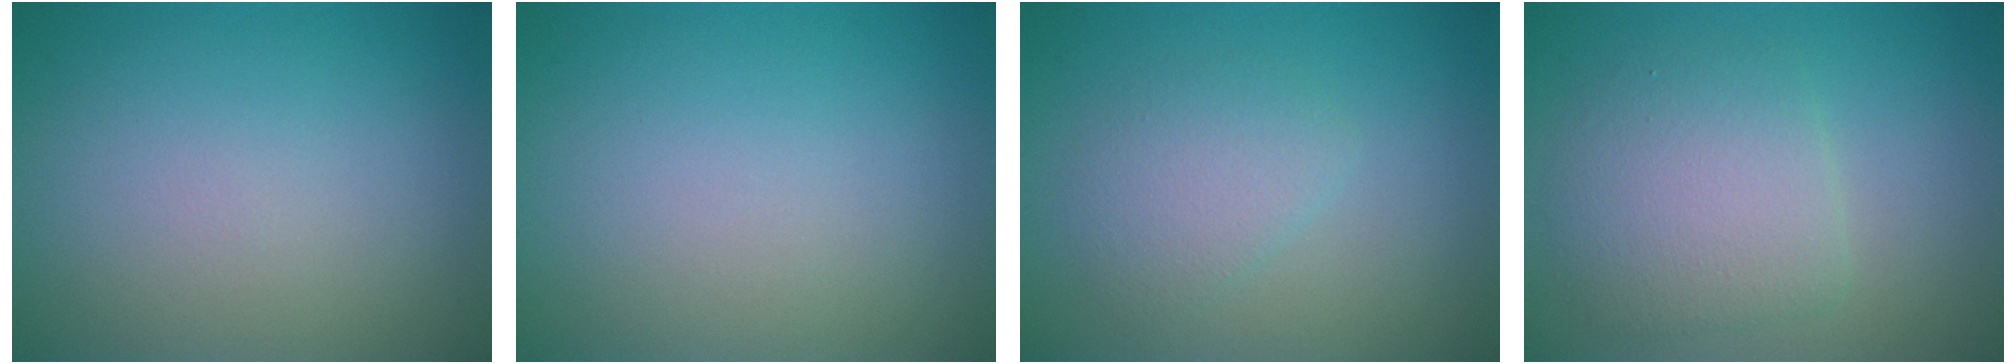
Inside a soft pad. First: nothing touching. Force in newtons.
{"total": 0.0}
{"total": 2.4, "press": 2.4, "slide": 0.1}
{"total": 4.3, "press": 4.3, "slide": 0.1}